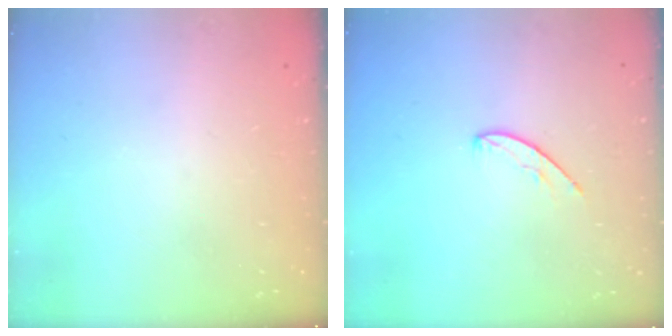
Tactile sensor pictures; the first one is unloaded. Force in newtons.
{"total": 5.3, "press": 5.3, "slide": 0.5}